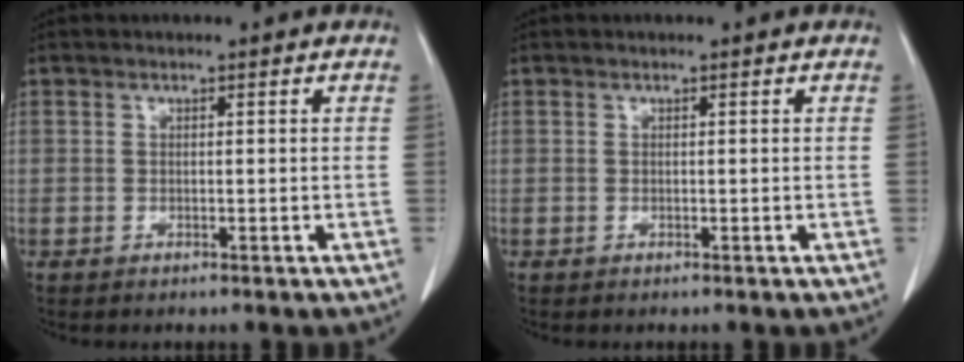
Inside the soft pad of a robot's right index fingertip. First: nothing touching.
{"total": 0.0}